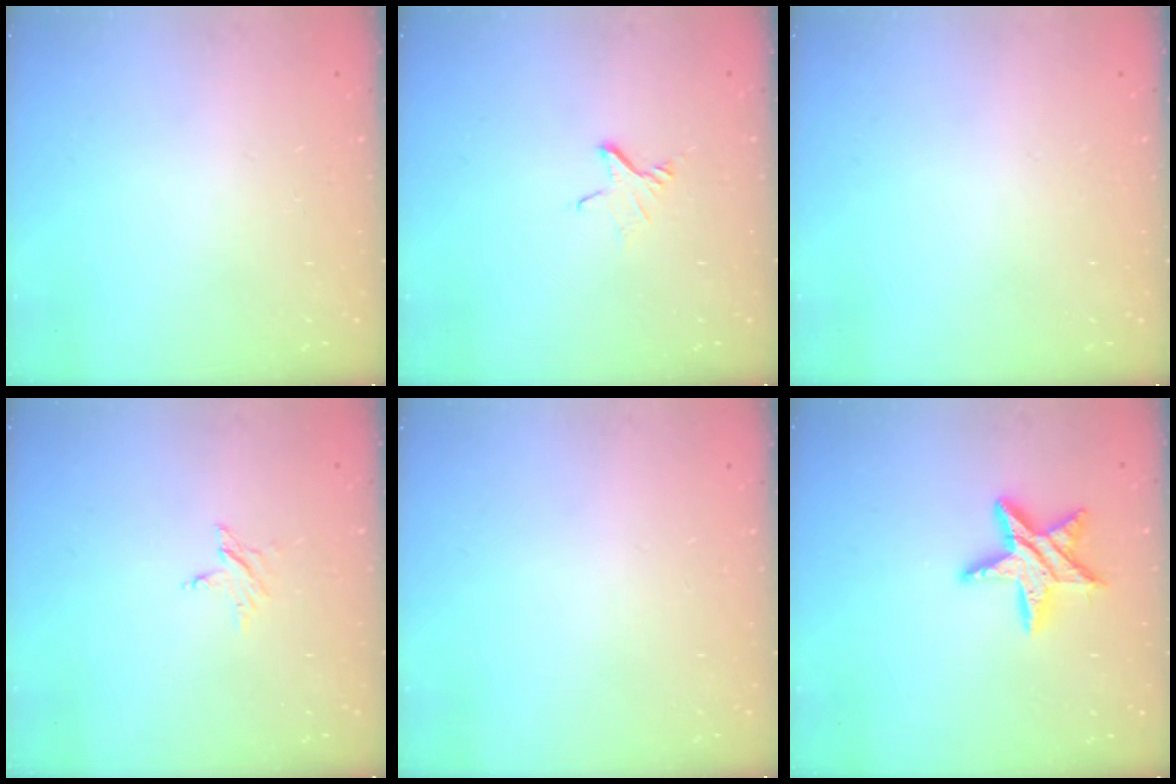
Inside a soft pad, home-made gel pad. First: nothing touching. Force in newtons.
{"total": 4.0, "press": 4.0, "slide": 0.2}
{"total": 0.0}
{"total": 2.7, "press": 2.7, "slide": 0.3}
{"total": 0.0}
{"total": 11.8, "press": 11.8, "slide": 0.8}